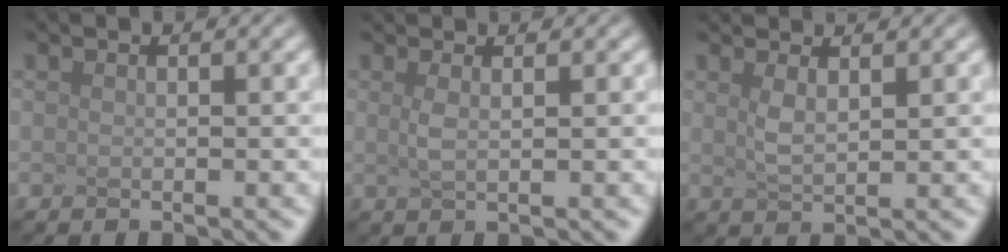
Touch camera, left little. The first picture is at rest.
{"total": 0.6, "force": [-0.2, -0.5, 0.4], "torque": [-0.036, -0.005, 0.018]}
{"total": 0.9, "force": [0.5, -0.6, 0.3], "torque": [-0.037, -0.001, 0.043]}